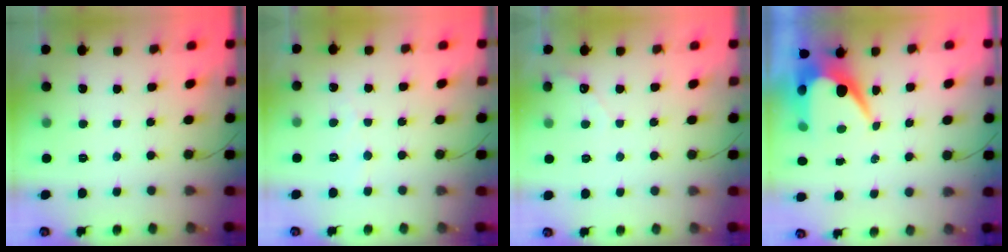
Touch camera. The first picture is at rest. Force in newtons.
{"total": 2.8, "press": 2.8, "slide": 0.2}
{"total": 2.6, "press": 2.6, "slide": 0.2}
{"total": 9.3, "press": 9.3, "slide": 0.6}